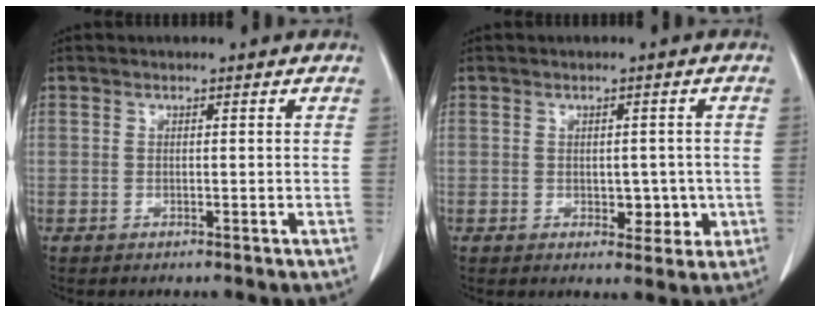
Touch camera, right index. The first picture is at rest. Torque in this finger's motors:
{"motor_torque": [0.05, 0.14, -0.01, 0.03]}